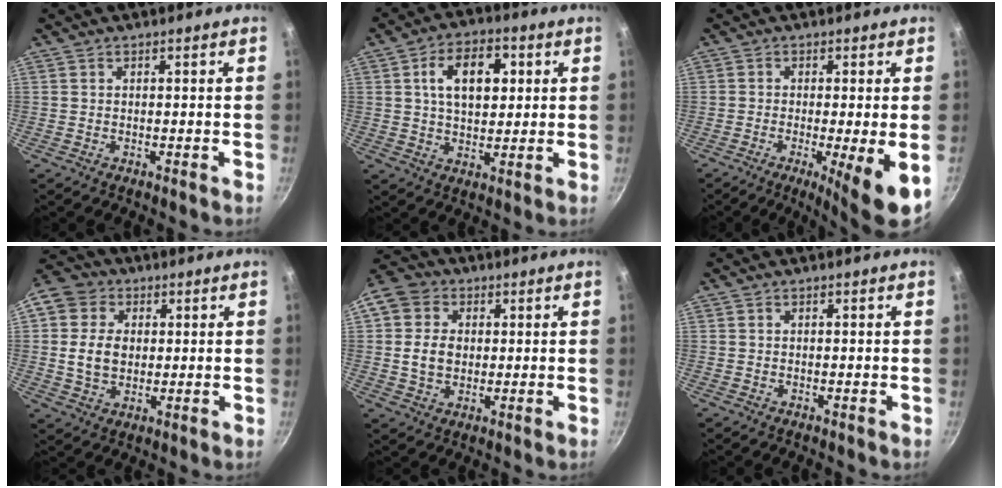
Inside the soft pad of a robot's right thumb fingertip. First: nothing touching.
{"total": 11.1, "force": [2.7, 6.9, 8.2], "torque": [-0.110, 0.003, 0.039]}
{"total": 8.1, "force": [-2.3, 0.5, 7.7], "torque": [-0.122, -0.009, -0.031]}
{"total": 11.8, "force": [1.7, 9.7, 6.6], "torque": [-0.107, 0.011, 0.024]}
{"total": 11.3, "force": [1.6, 9.3, 6.2], "torque": [-0.108, 0.015, 0.019]}
{"total": 0.0}